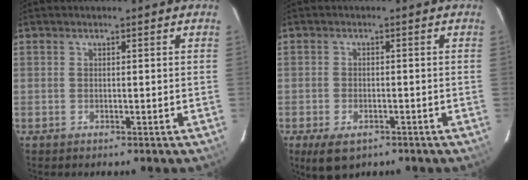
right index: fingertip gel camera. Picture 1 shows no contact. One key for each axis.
{"total": 5.7, "fx": -3.3, "fy": 3.1, "fz": 3.4, "tx": -0.078, "ty": -0.020, "tz": -0.055}